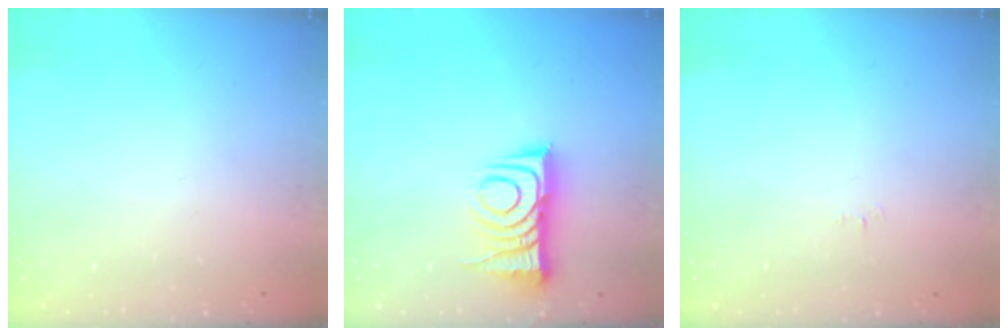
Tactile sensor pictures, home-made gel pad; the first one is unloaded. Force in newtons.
{"total": 9.7, "press": 9.7, "slide": 0.9}
{"total": 2.5, "press": 2.5, "slide": 0.3}